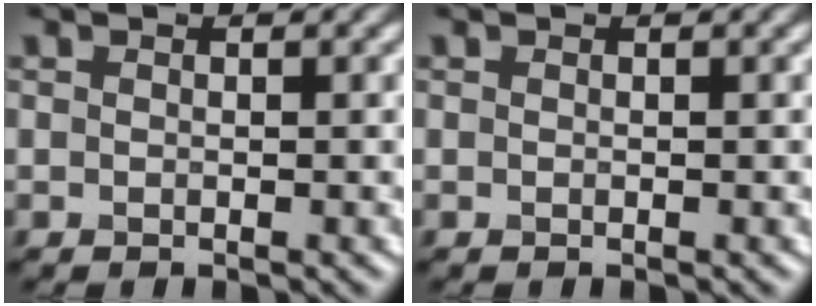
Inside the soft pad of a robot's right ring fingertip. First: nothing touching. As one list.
[{"total": 0.0}]